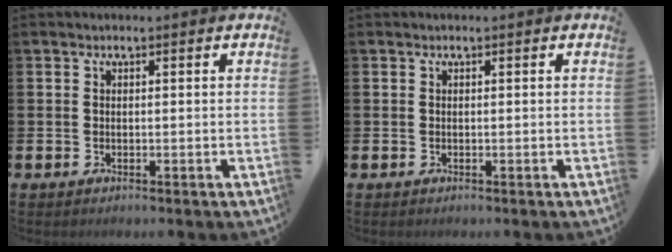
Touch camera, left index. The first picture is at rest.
{"total": 0.0}